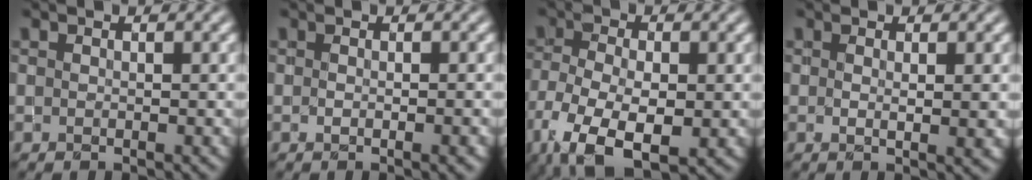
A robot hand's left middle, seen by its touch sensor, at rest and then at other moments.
{"total": 1.8, "force": [-0.3, 0.6, 1.6], "torque": [-0.016, -0.006, 0.000]}
{"total": 8.9, "force": [-4.2, 4.4, 6.5], "torque": [-0.146, -0.023, -0.074]}
{"total": 1.9, "force": [0.3, 0.3, 1.8], "torque": [-0.029, -0.006, 0.008]}